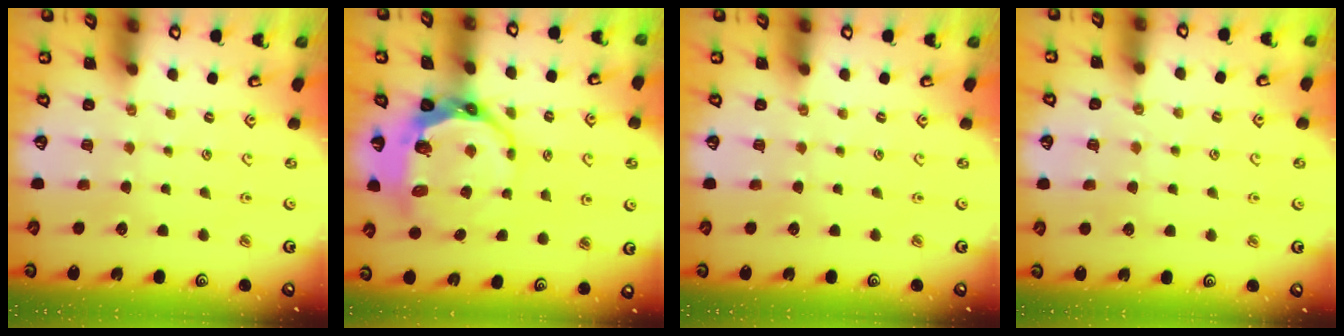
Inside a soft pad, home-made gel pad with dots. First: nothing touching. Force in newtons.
{"total": 12.1, "press": 11.3, "slide": 4.1}
{"total": 0.0}
{"total": 5.2, "press": 5.2, "slide": 0.7}